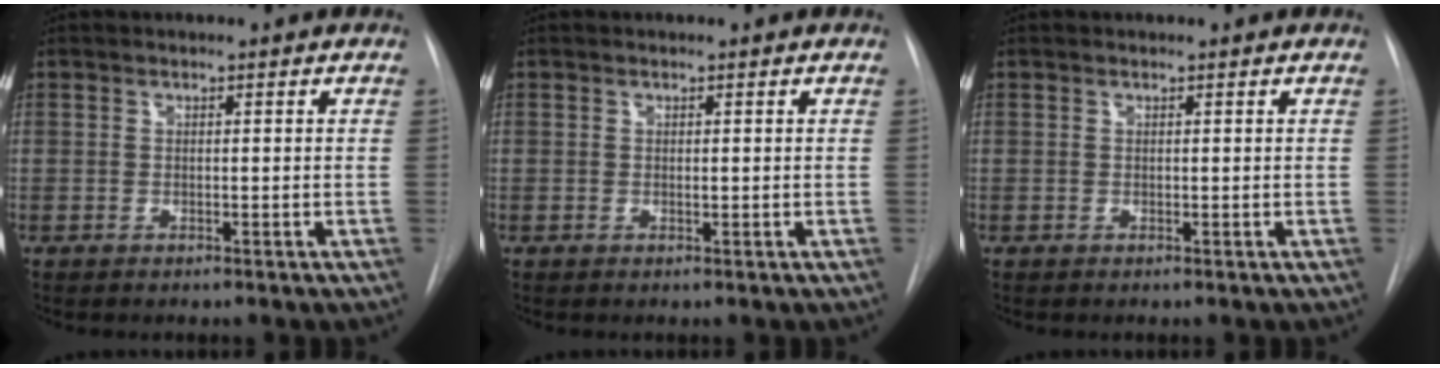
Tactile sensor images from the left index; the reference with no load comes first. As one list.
[{"total": 0.0}, {"total": 0.0}]